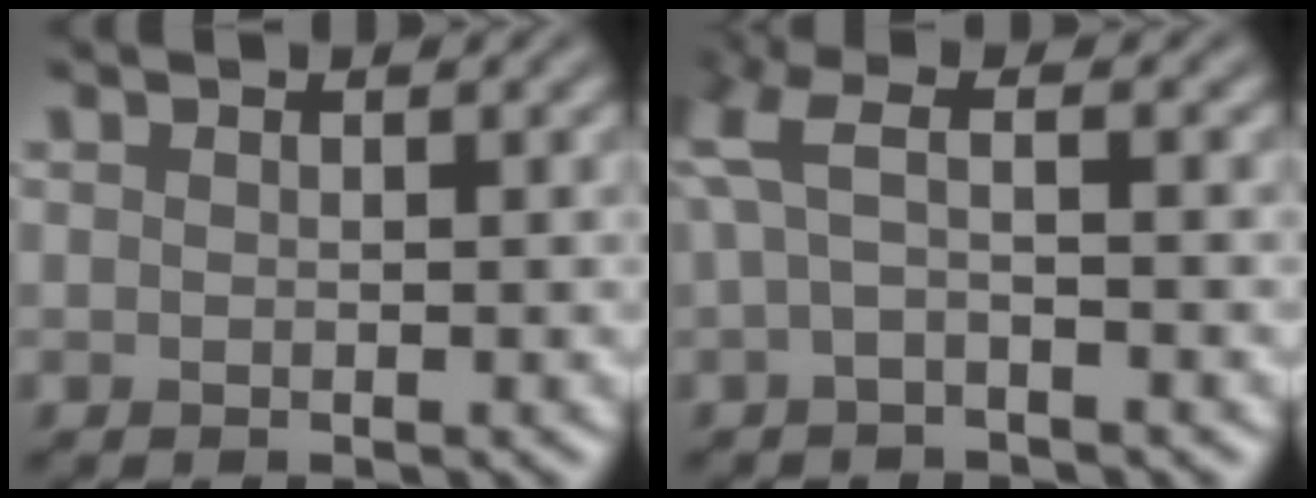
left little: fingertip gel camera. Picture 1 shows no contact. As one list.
[{"total": 3.6, "force": [0.0, 1.2, 3.4], "torque": [-0.090, 0.012, -0.010]}]